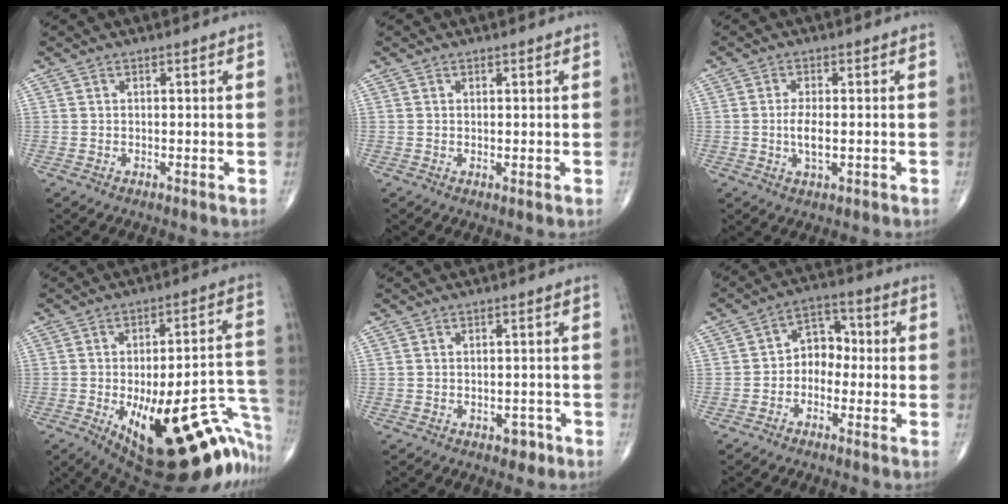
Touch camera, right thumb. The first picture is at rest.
{"total": 0.7, "force": [0.1, 0.2, 0.6], "torque": [-0.017, -0.005, 0.004]}
{"total": 4.2, "force": [-0.5, 1.7, 3.8], "torque": [-0.075, -0.005, -0.011]}
{"total": 33.3, "force": [-13.9, 12.3, 27.7], "torque": [-0.281, 0.053, -0.168]}
{"total": 2.2, "force": [-1.2, 1.4, 1.2], "torque": [-0.007, 0.006, -0.013]}
{"total": 6.5, "force": [-1.4, 4.9, 4.0], "torque": [-0.033, 0.036, -0.043]}